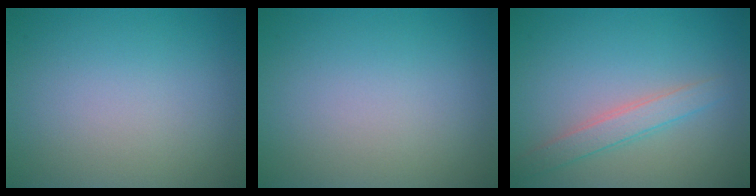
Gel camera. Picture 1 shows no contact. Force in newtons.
{"total": 0.0}
{"total": 2.3, "press": 2.3, "slide": 0.1}